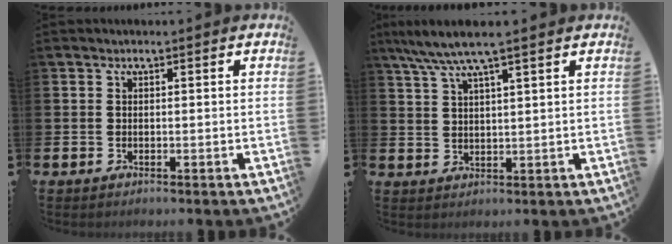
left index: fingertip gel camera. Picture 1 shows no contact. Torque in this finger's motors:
{"motor_torque": [1.07, -1.07, 0.18, 0.21]}